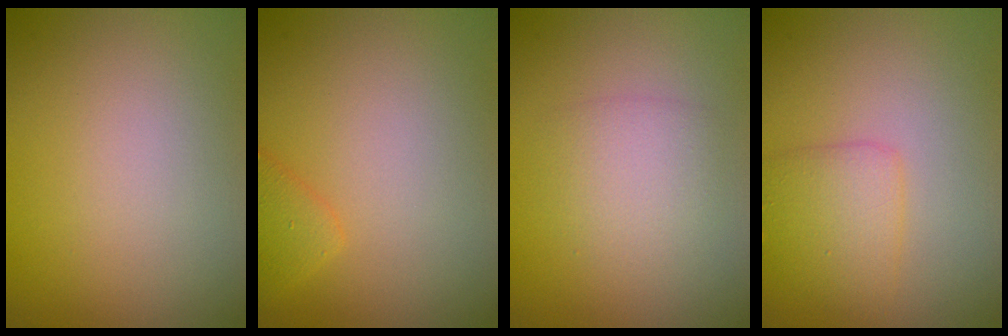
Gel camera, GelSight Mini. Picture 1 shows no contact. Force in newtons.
{"total": 1.7, "press": 1.7, "slide": 0.1}
{"total": 2.3, "press": 2.3, "slide": 0.1}
{"total": 2.6, "press": 2.6, "slide": 0.0}